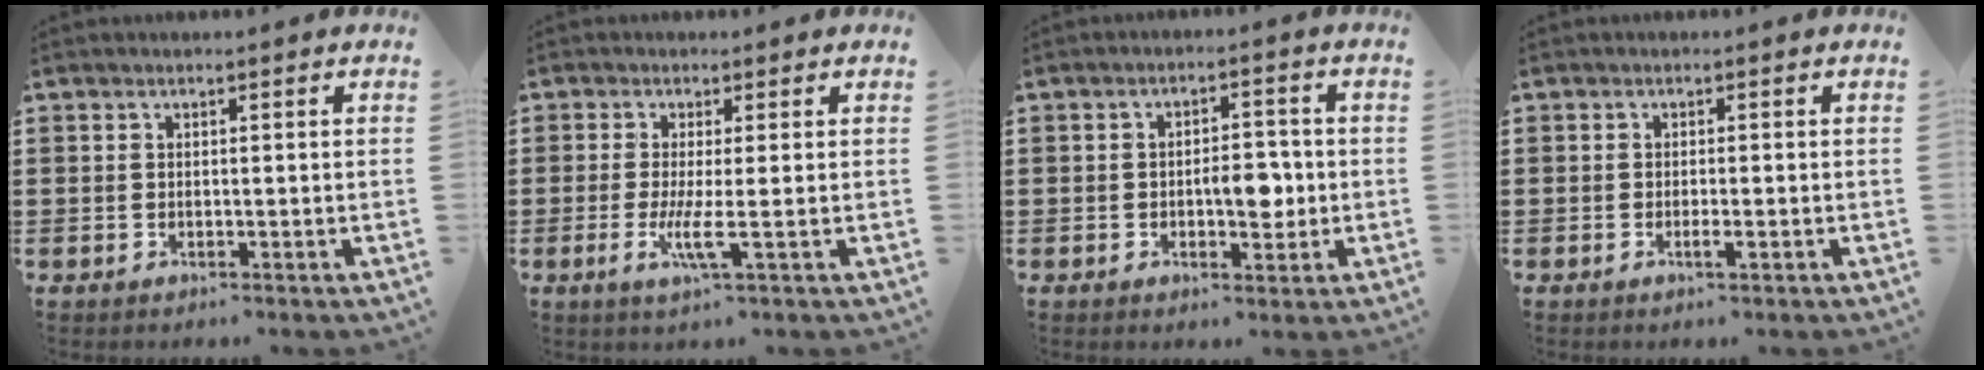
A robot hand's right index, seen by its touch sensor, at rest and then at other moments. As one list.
[{"total": 4.3, "force": [-0.9, 0.1, 4.2], "torque": [-0.082, -0.015, -0.017]}, {"total": 5.0, "force": [-0.9, 2.2, 4.3], "torque": [-0.062, -0.001, -0.019]}, {"total": 1.3, "force": [-0.6, 0.0, 1.2], "torque": [-0.023, -0.007, -0.008]}]